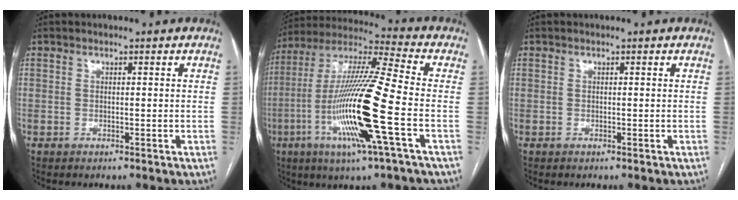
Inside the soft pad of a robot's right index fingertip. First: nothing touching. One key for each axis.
{"total": 18.9, "fx": -5.2, "fy": 0.0, "fz": 18.1, "tx": -0.365, "ty": -0.016, "tz": -0.106}
{"total": 0.0}